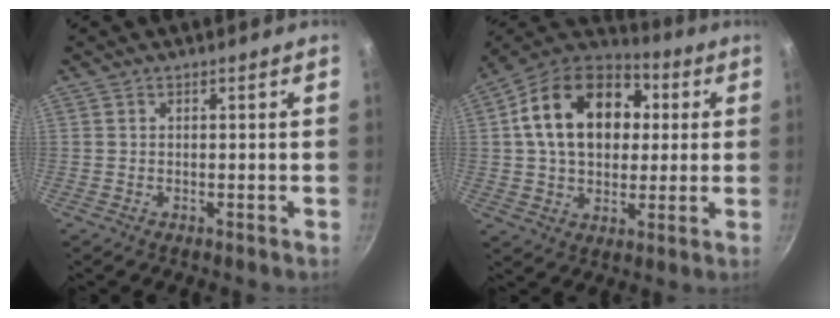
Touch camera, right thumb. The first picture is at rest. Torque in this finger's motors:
{"motor_torque": [0.72, 3.94, 1.56, -0.31, 0.17]}